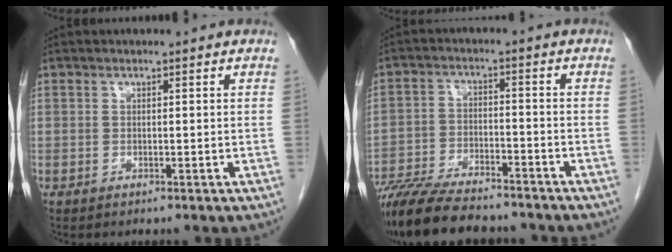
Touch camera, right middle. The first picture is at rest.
{"total": 14.7, "force": [-12.7, 3.1, 6.7], "torque": [-0.124, -0.017, -0.204]}